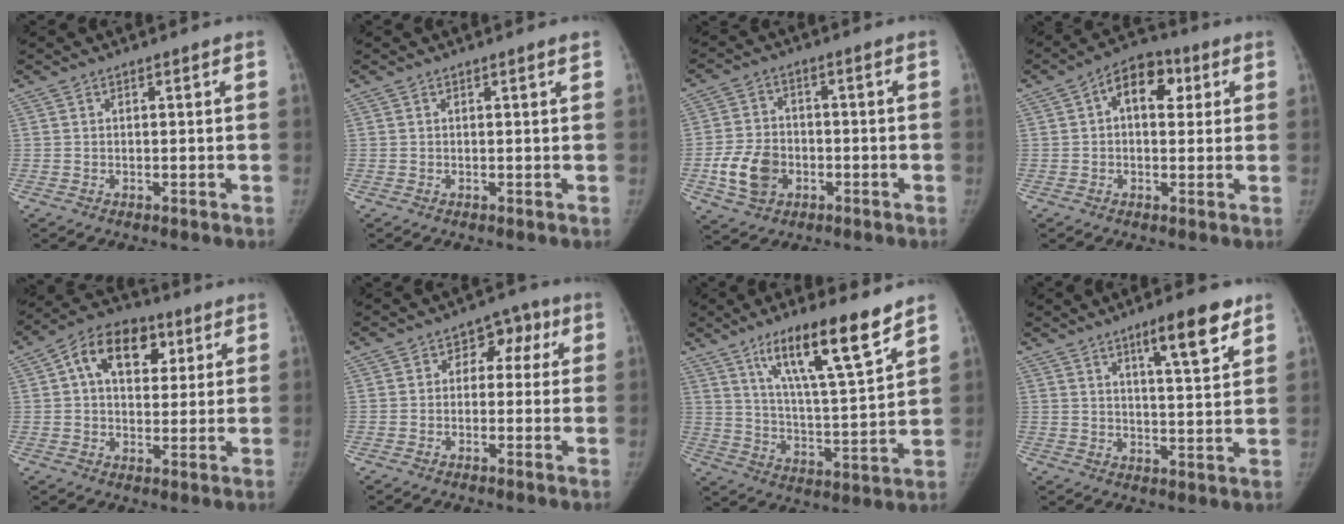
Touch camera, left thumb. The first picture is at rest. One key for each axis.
{"total": 0.6, "fx": 0.4, "fy": -0.1, "fz": 0.4, "tx": -0.011, "ty": -0.003, "tz": 0.007}
{"total": 9.1, "fx": -2.8, "fy": 6.9, "fz": 5.3, "tx": -0.085, "ty": 0.013, "tz": -0.050}
{"total": 9.0, "fx": 2.4, "fy": 5.8, "fz": 6.4, "tx": -0.064, "ty": 0.015, "tz": 0.025}
{"total": 13.4, "fx": 4.4, "fy": 9.0, "fz": 8.8, "tx": -0.105, "ty": 0.011, "tz": 0.062}
{"total": 5.6, "fx": 0.9, "fy": 4.4, "fz": 3.3, "tx": 0.003, "ty": 0.018, "tz": -0.002}
{"total": 16.3, "fx": 10.7, "fy": 2.5, "fz": 12.1, "tx": -0.187, "ty": -0.062, "tz": 0.186}
{"total": 9.9, "fx": 6.1, "fy": 2.0, "fz": 7.6, "tx": -0.098, "ty": -0.034, "tz": 0.090}